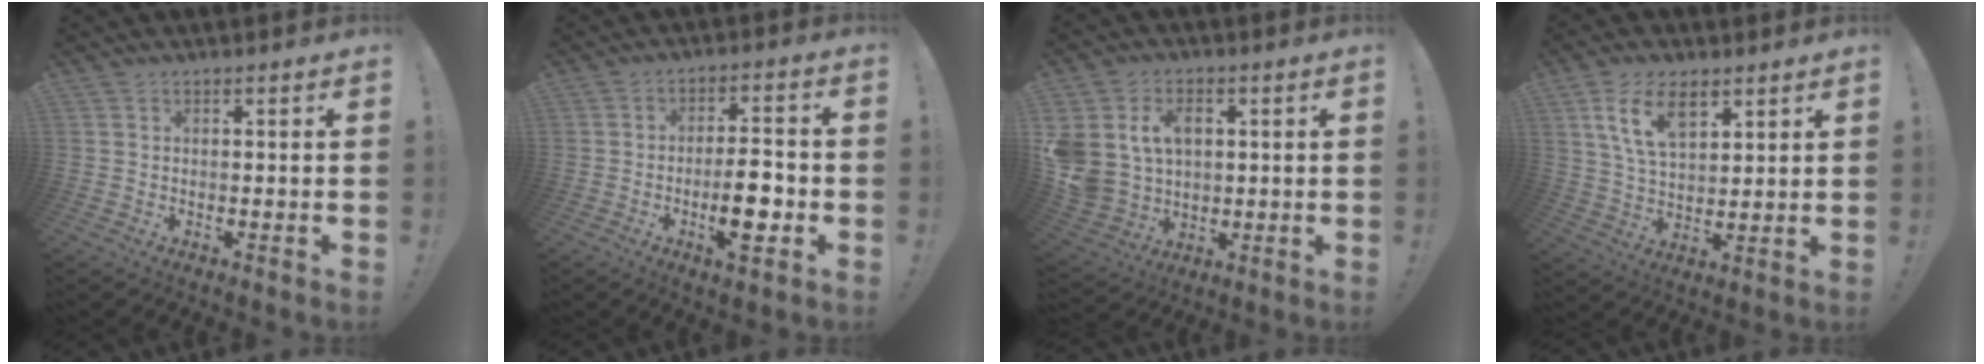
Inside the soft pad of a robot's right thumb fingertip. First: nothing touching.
{"total": 10.5, "force": [-3.4, 3.1, 9.4], "torque": [-0.158, 0.004, -0.062]}
{"total": 11.9, "force": [3.6, 9.4, 6.3], "torque": [-0.127, -0.018, 0.072]}
{"total": 11.5, "force": [6.5, 6.2, 7.3], "torque": [-0.140, -0.006, 0.126]}